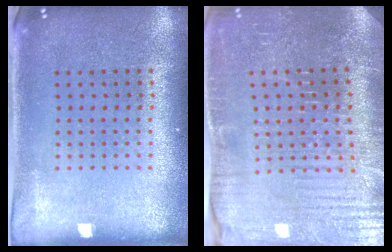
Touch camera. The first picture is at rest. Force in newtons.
{"total": 4.1, "press": 4.1, "slide": 0.6}